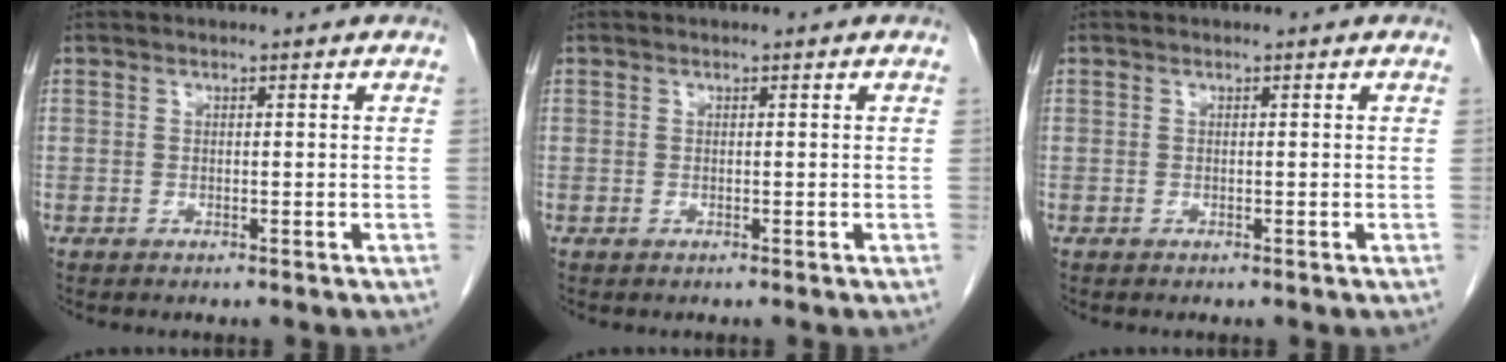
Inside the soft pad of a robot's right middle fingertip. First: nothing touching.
{"total": 0.0}
{"total": 0.0}